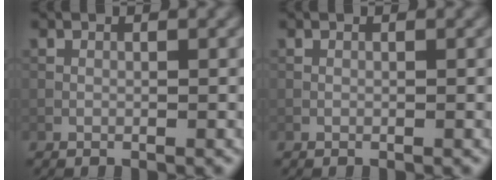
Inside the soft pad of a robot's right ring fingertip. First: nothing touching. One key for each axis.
{"total": 0.0}